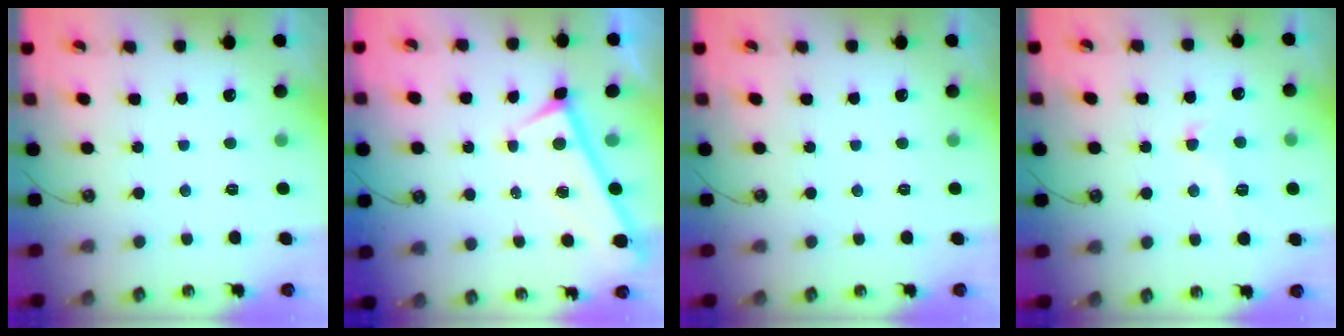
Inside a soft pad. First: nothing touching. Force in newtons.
{"total": 0.0}
{"total": 0.0}
{"total": 1.1, "press": 0.4, "slide": 1.0}